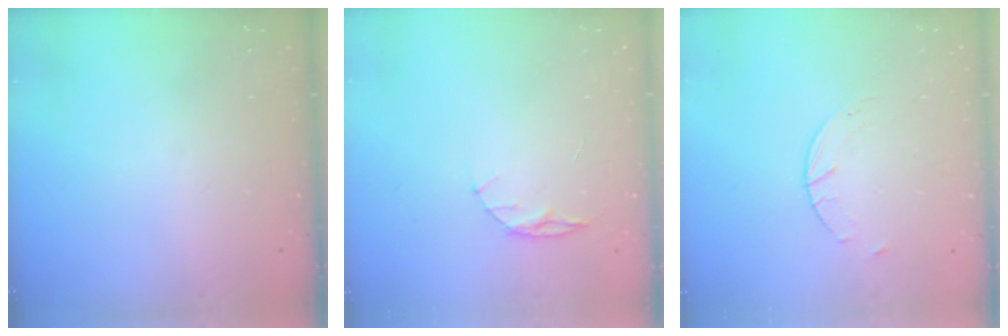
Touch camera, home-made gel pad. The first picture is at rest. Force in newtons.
{"total": 5.1, "press": 5.1, "slide": 0.6}
{"total": 3.0, "press": 3.0, "slide": 0.4}